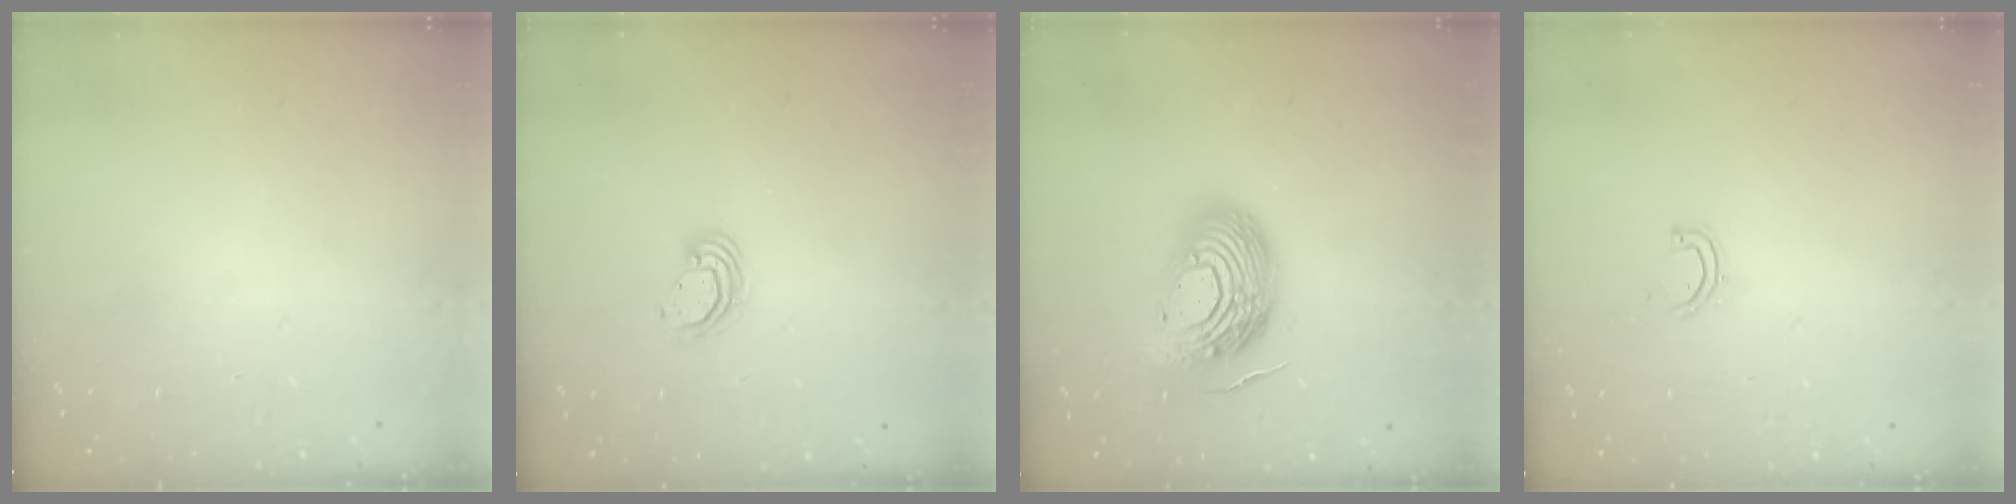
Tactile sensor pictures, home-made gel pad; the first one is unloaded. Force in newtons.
{"total": 4.1, "press": 4.1, "slide": 0.3}
{"total": 18.7, "press": 18.7, "slide": 1.6}
{"total": 4.3, "press": 4.3, "slide": 0.4}